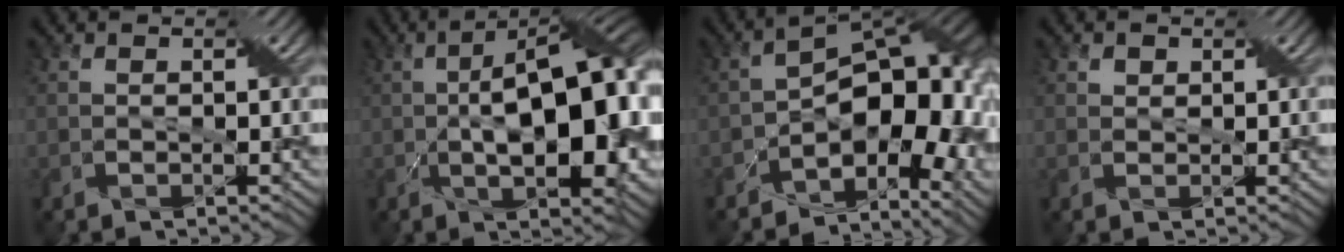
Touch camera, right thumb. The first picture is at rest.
{"total": 16.6, "force": [-0.7, 6.7, 15.1], "torque": [-0.215, 0.008, -0.014]}
{"total": 13.7, "force": [-4.4, 7.6, 10.5], "torque": [-0.124, -0.007, -0.077]}
{"total": 1.1, "force": [0.7, 0.8, 0.3], "torque": [-0.009, 0.000, 0.013]}